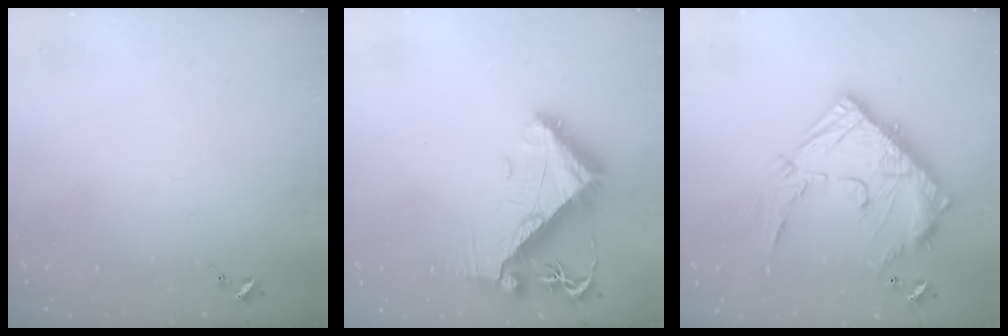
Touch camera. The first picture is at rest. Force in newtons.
{"total": 11.0, "press": 10.9, "slide": 1.4}
{"total": 21.0, "press": 21.0, "slide": 1.6}